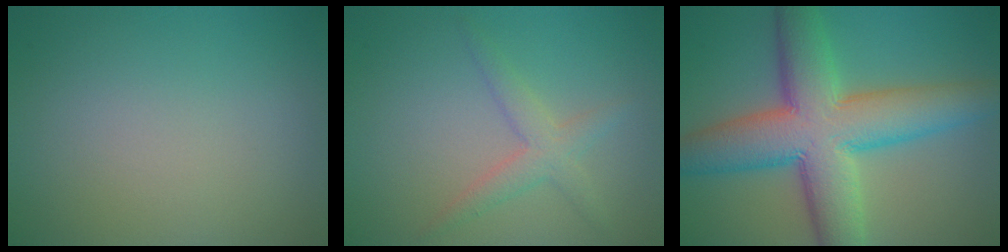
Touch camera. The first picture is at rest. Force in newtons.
{"total": 2.4, "press": 2.4, "slide": 0.1}
{"total": 11.1, "press": 11.1, "slide": 0.3}